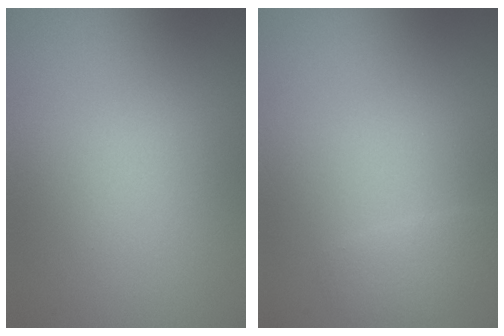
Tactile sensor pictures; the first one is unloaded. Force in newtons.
{"total": 1.4, "press": 1.4, "slide": 0.1}